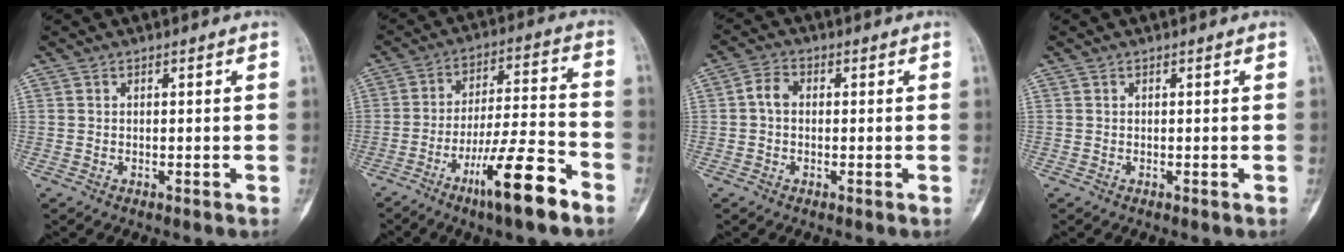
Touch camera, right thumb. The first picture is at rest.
{"total": 14.3, "force": [-8.3, 2.2, 11.4], "torque": [-0.202, 0.050, -0.138]}
{"total": 3.3, "force": [-0.1, 2.4, 2.2], "torque": [-0.038, 0.012, -0.009]}
{"total": 0.0}